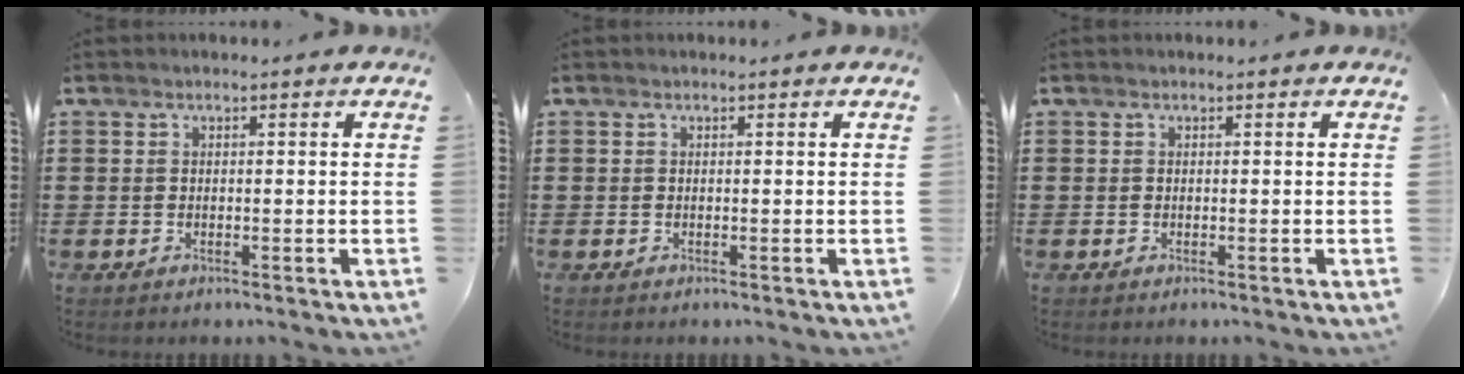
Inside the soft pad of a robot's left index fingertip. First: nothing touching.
{"total": 0.0}
{"total": 0.0}